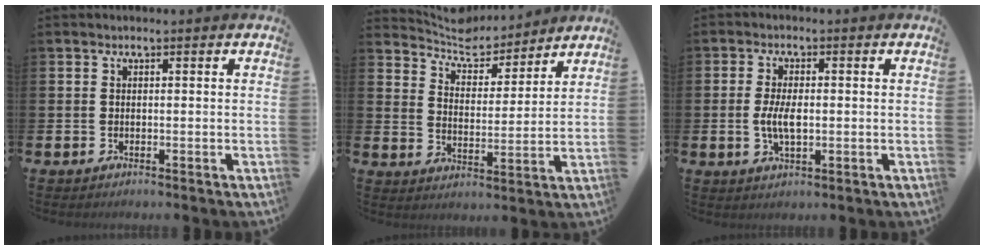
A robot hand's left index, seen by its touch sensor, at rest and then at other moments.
{"total": 6.6, "force": [6.3, 1.7, 0.6], "torque": [-0.038, -0.051, 0.110]}
{"total": 4.3, "force": [-0.2, 2.0, 3.8], "torque": [-0.078, 0.001, -0.006]}